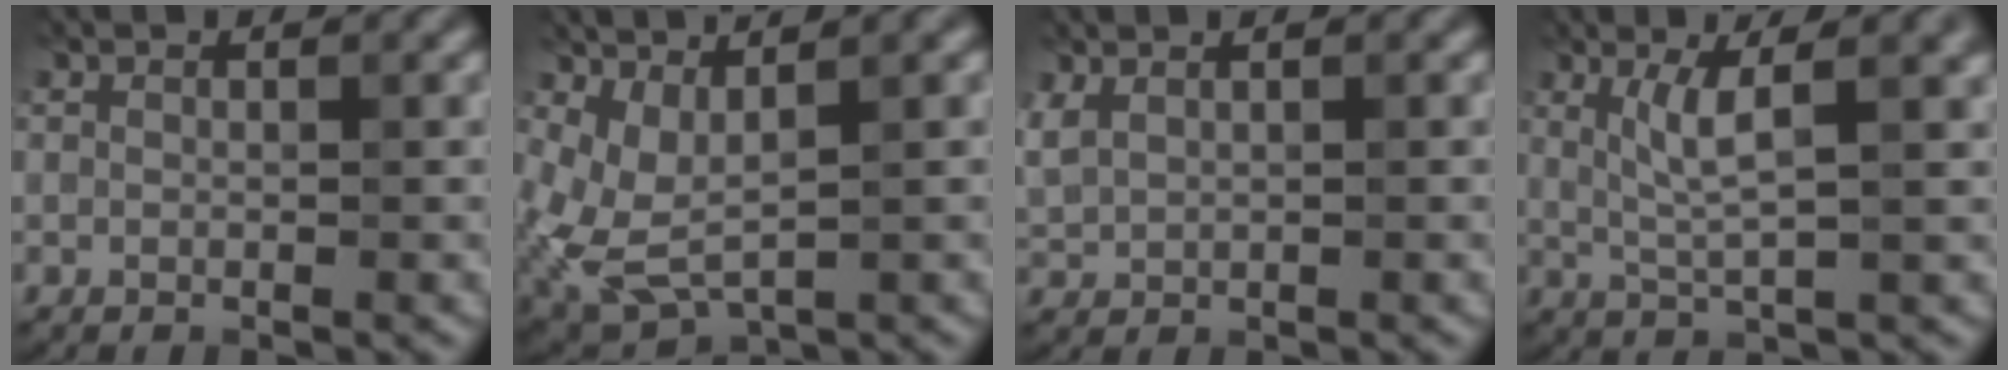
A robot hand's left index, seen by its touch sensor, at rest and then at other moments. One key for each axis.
{"total": 3.4, "fx": 0.4, "fy": 1.4, "fz": 3.1, "tx": -0.086, "ty": -0.012, "tz": 0.017}
{"total": 0.7, "fx": 0.6, "fy": 0.3, "fz": -0.1, "tx": -0.007, "ty": 0.001, "tz": 0.019}
{"total": 3.8, "fx": 1.2, "fy": 0.4, "fz": 3.5, "tx": -0.068, "ty": 0.002, "tz": 0.024}